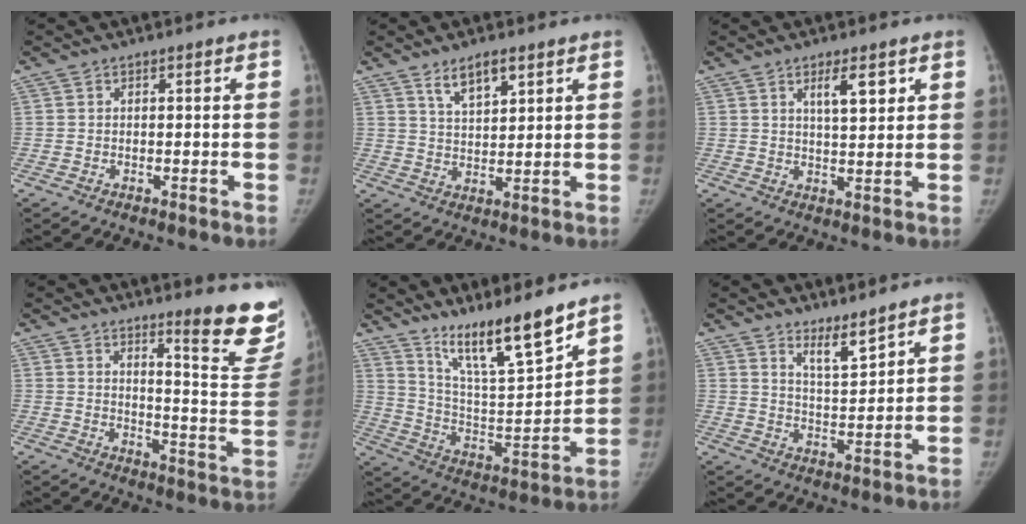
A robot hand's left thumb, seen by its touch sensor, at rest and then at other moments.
{"total": 5.9, "force": [3.9, 2.1, 3.9], "torque": [-0.056, -0.027, 0.073]}
{"total": 5.3, "force": [2.7, 1.6, 4.2], "torque": [-0.058, -0.019, 0.047]}
{"total": 15.5, "force": [11.8, 2.3, 9.8], "torque": [-0.089, -0.110, 0.151]}
{"total": 15.9, "force": [12.2, 2.1, 10.0], "torque": [-0.145, -0.083, 0.224]}
{"total": 5.3, "force": [4.4, 0.8, 2.9], "torque": [-0.041, -0.048, 0.083]}